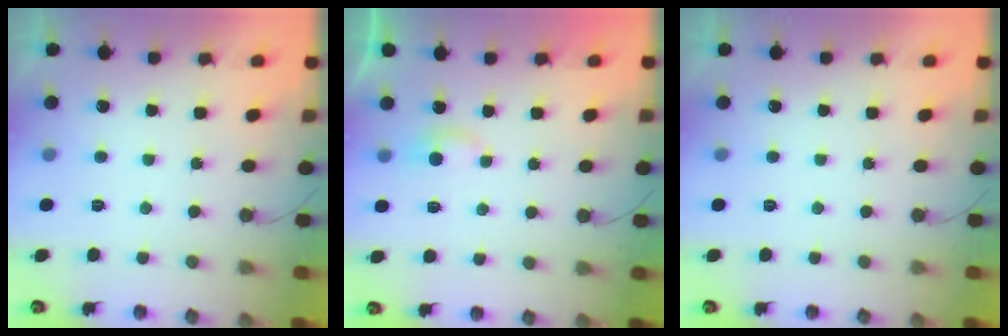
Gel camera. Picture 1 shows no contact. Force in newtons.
{"total": 2.8, "press": 2.8, "slide": 0.3}
{"total": 0.0}